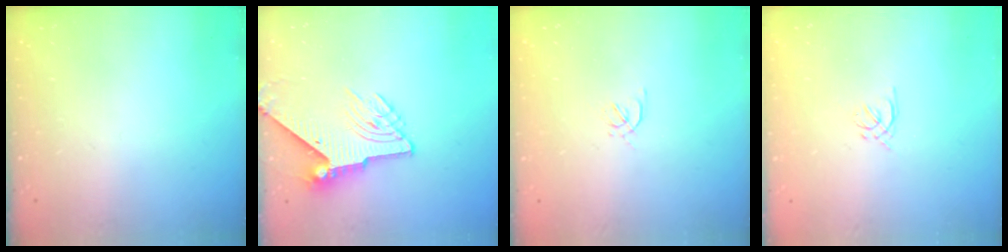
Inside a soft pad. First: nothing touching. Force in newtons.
{"total": 7.4, "press": 7.3, "slide": 0.9}
{"total": 1.6, "press": 1.6, "slide": 0.4}
{"total": 1.4, "press": 1.3, "slide": 0.5}